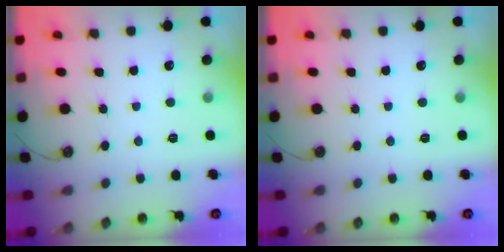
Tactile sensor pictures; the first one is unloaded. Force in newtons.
{"total": 0.0}